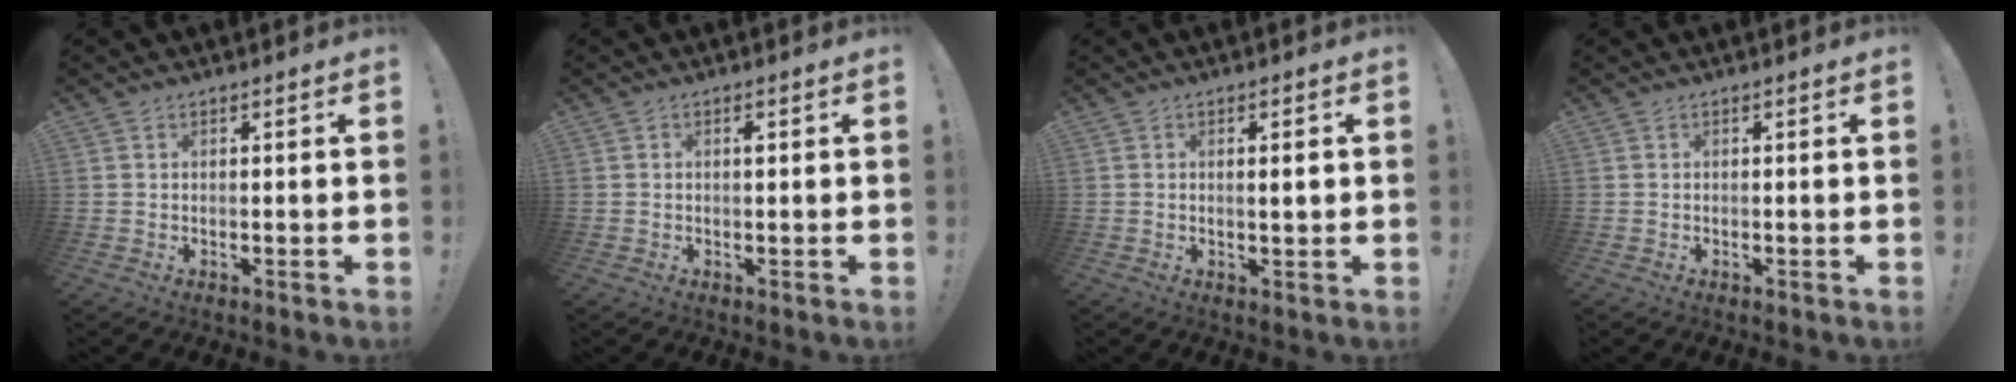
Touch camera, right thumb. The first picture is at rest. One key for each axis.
{"total": 0.8, "fx": 0.2, "fy": 0.4, "fz": 0.7, "tx": 0.000, "ty": -0.004, "tz": 0.000}
{"total": 2.2, "fx": 0.4, "fy": 0.1, "fz": 2.2, "tx": -0.026, "ty": -0.008, "tz": 0.003}
{"total": 0.0}